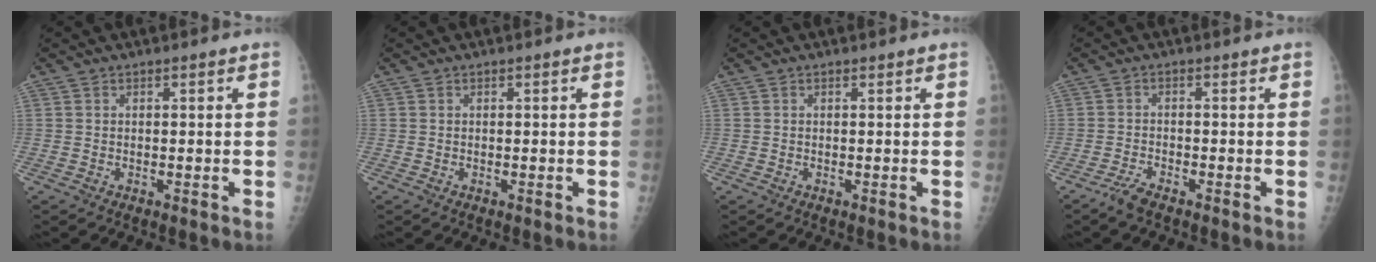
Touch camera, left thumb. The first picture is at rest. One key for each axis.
{"total": 0.0}
{"total": 0.0}
{"total": 2.6, "fx": -2.1, "fy": 0.6, "fz": 1.3, "tx": -0.037, "ty": 0.003, "tz": -0.043}